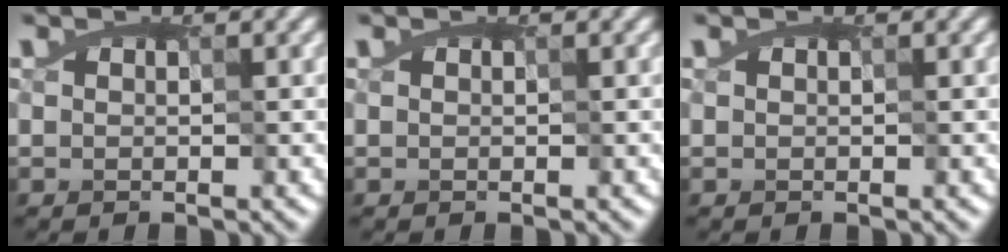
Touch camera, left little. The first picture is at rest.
{"total": 0.0}
{"total": 0.0}